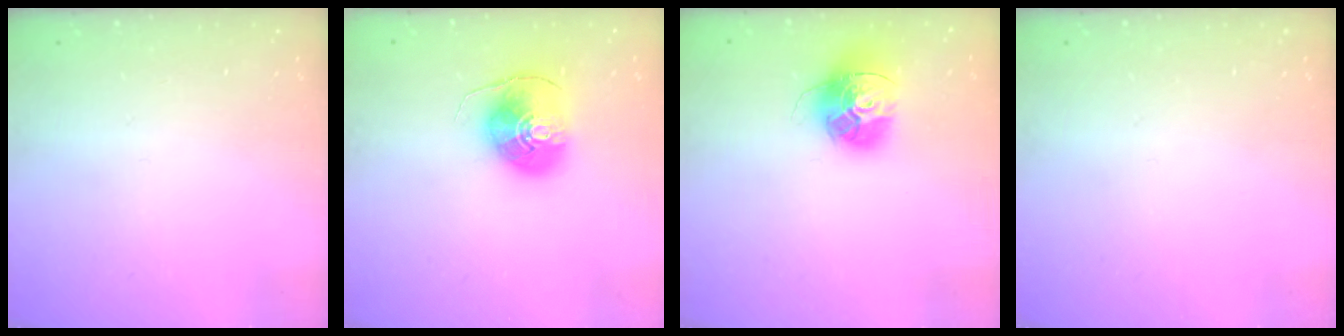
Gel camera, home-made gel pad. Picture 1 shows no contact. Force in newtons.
{"total": 10.0, "press": 9.9, "slide": 1.4}
{"total": 15.1, "press": 15.0, "slide": 1.5}
{"total": 0.0}